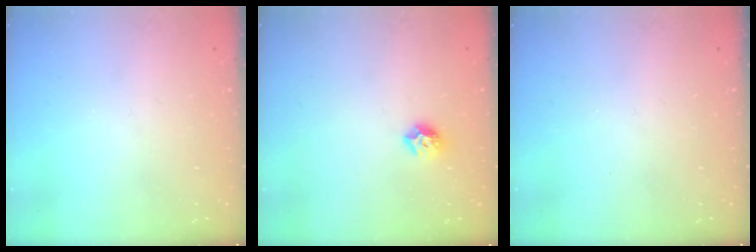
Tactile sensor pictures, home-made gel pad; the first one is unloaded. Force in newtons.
{"total": 7.6, "press": 7.6, "slide": 0.7}
{"total": 0.0}